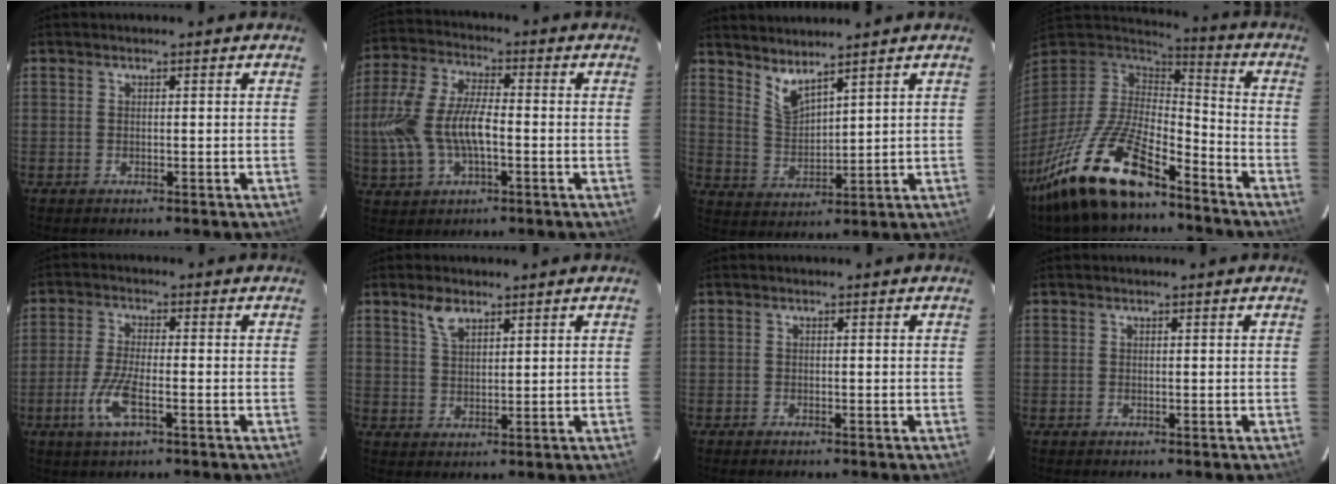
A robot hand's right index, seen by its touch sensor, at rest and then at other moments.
{"total": 13.7, "force": [-2.0, 6.5, 11.9], "torque": [-0.262, 0.008, -0.038]}
{"total": 5.4, "force": [4.6, 0.9, 2.7], "torque": [-0.051, -0.008, 0.095]}
{"total": 23.1, "force": [-15.9, 8.0, 14.7], "torque": [-0.298, -0.036, -0.284]}
{"total": 7.2, "force": [-3.1, 2.0, 6.2], "torque": [-0.137, -0.006, -0.061]}
{"total": 3.9, "force": [2.7, 1.8, 2.2], "torque": [-0.040, 0.006, 0.052]}
{"total": 0.7, "force": [-0.6, 0.1, 0.2], "torque": [-0.006, -0.002, -0.013]}
{"total": 0.0}